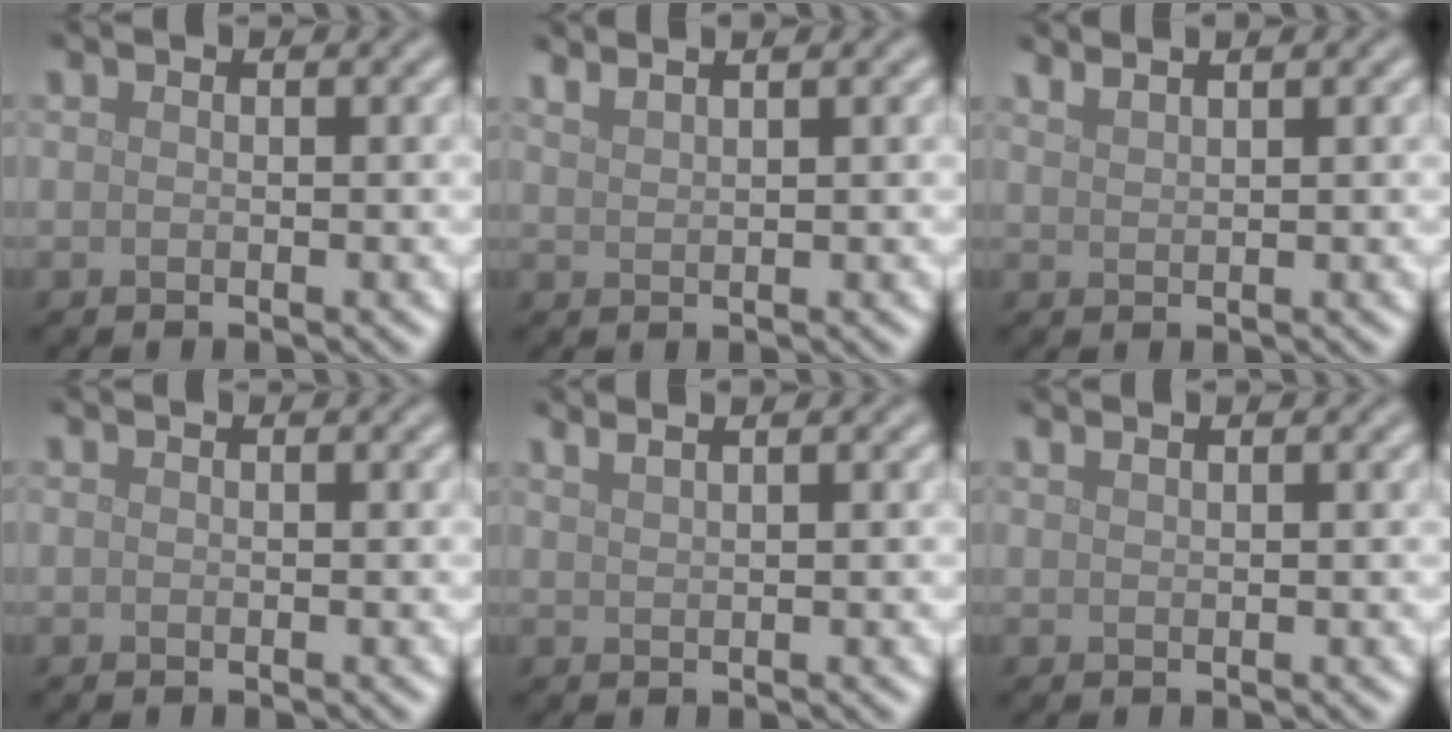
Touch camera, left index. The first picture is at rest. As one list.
[{"total": 2.7, "force": [2.2, 1.0, 1.3], "torque": [-0.004, 0.010, 0.014]}, {"total": 2.4, "force": [1.9, 0.8, 1.1], "torque": [-0.003, 0.006, 0.013]}, {"total": 0.0}, {"total": 3.1, "force": [2.3, 1.2, 1.8], "torque": [-0.007, 0.015, 0.006]}, {"total": 1.1, "force": [0.8, 0.4, 0.6], "torque": [-0.003, -0.003, 0.005]}]